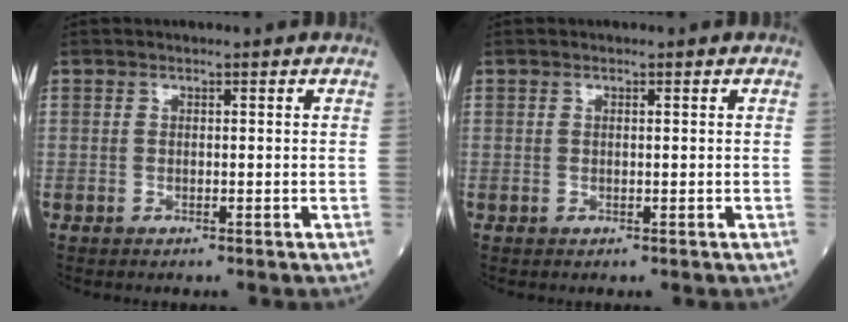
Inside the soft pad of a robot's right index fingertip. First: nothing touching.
{"total": 0.0}